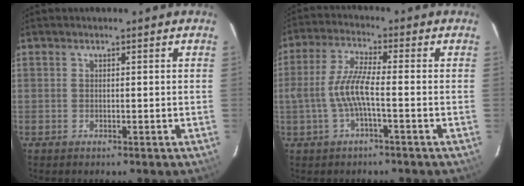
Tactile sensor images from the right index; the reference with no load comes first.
{"total": 7.1, "force": [-1.9, 0.8, 6.9], "torque": [-0.150, 0.004, -0.032]}